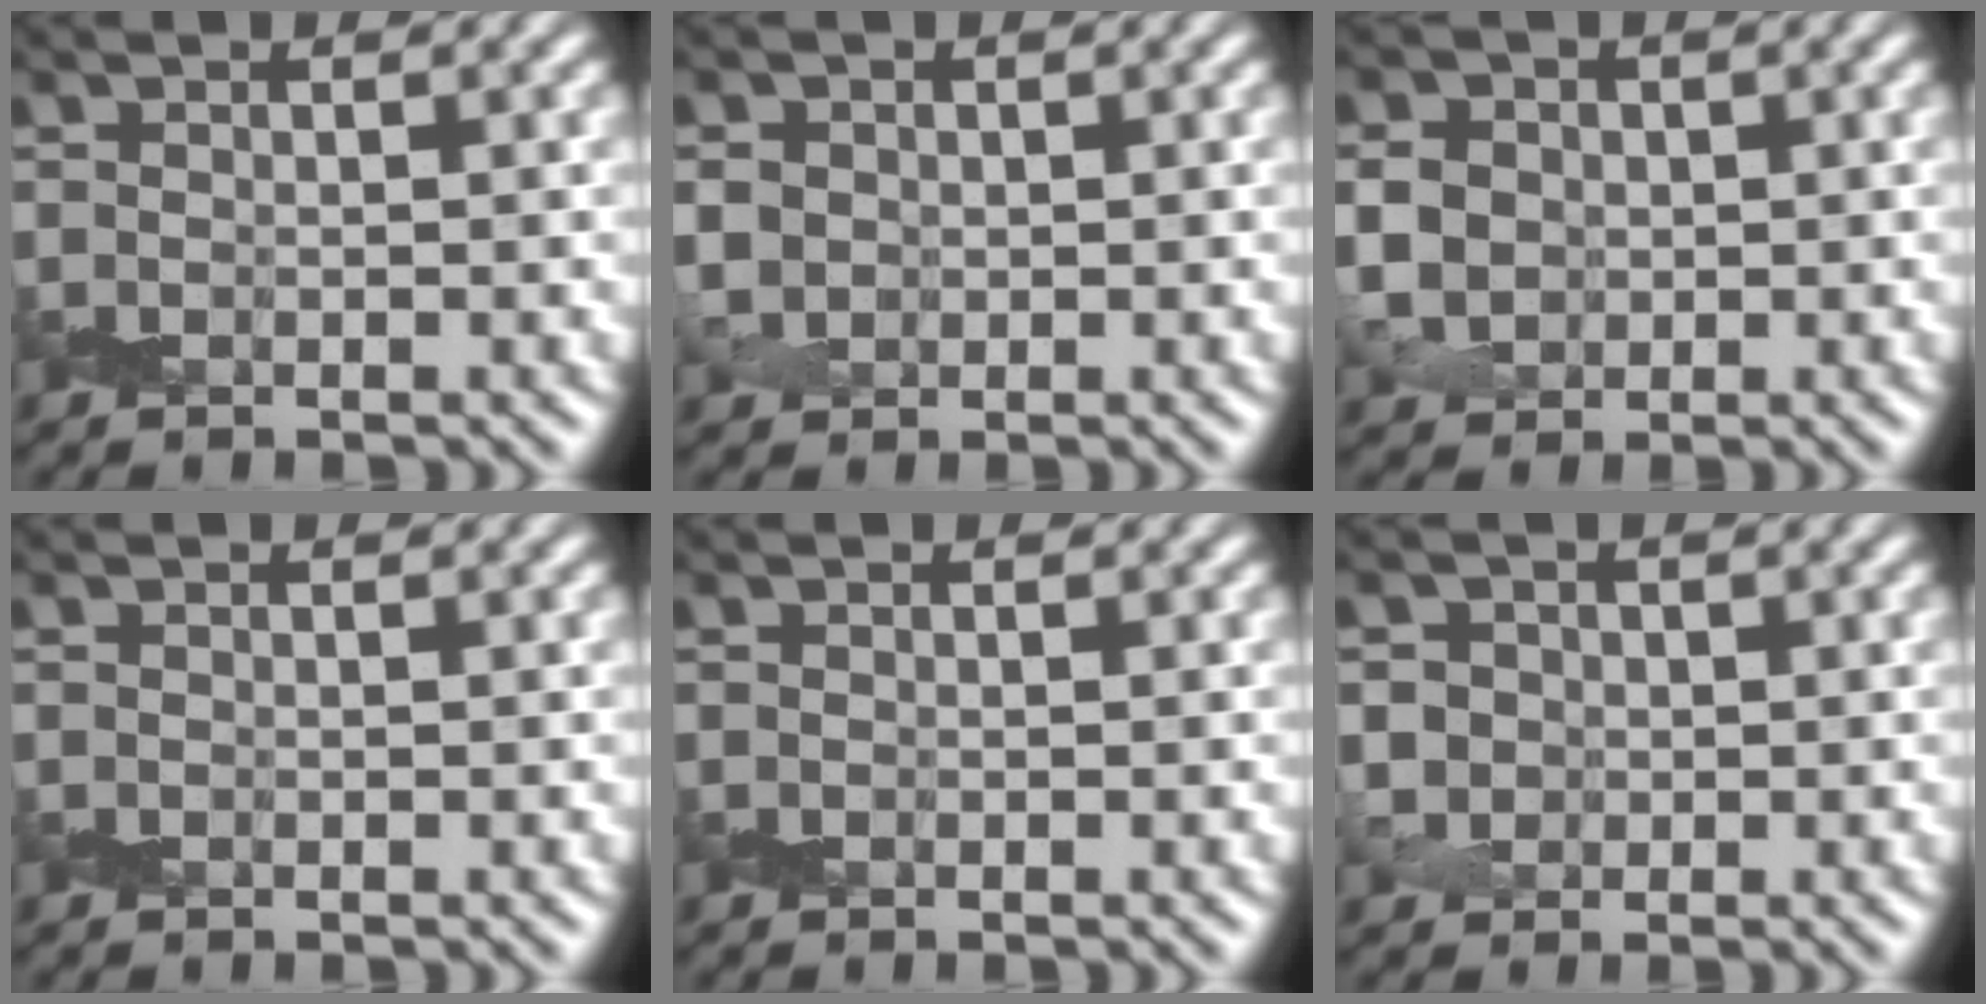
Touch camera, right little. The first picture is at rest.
{"total": 2.4, "force": [0.6, 2.2, 0.8], "torque": [-0.030, 0.004, 0.008]}
{"total": 4.0, "force": [0.4, 3.6, 1.7], "torque": [-0.054, 0.008, 0.002]}
{"total": 0.0}
{"total": 0.0}
{"total": 2.4, "force": [0.6, 2.2, 0.6], "torque": [-0.004, 0.009, 0.006]}